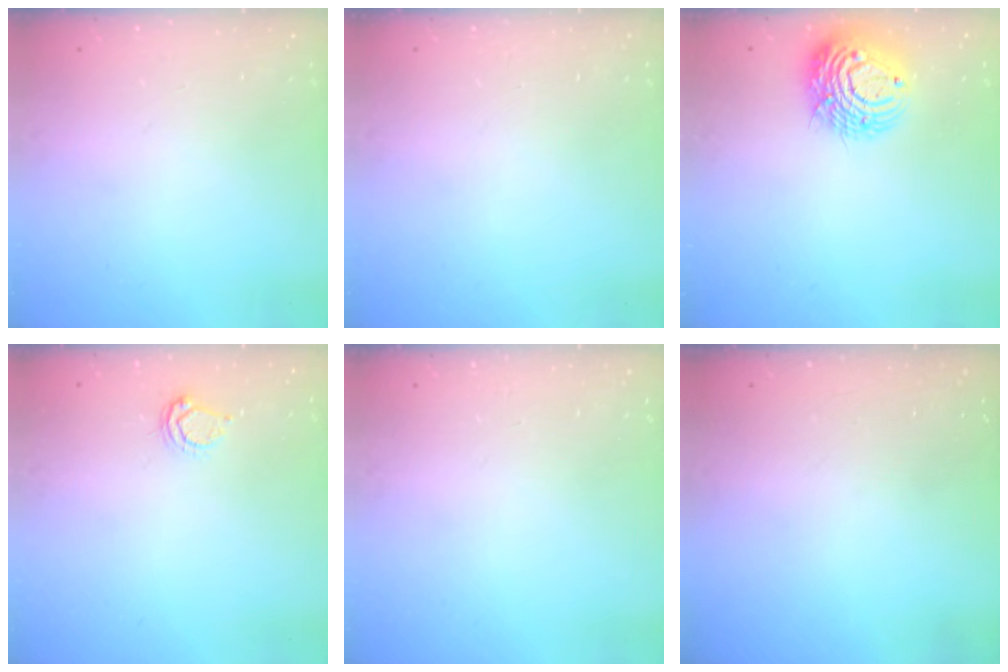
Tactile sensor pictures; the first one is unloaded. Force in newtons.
{"total": 0.0}
{"total": 12.1, "press": 12.0, "slide": 1.4}
{"total": 3.1, "press": 3.0, "slide": 0.5}
{"total": 0.0}
{"total": 0.0}